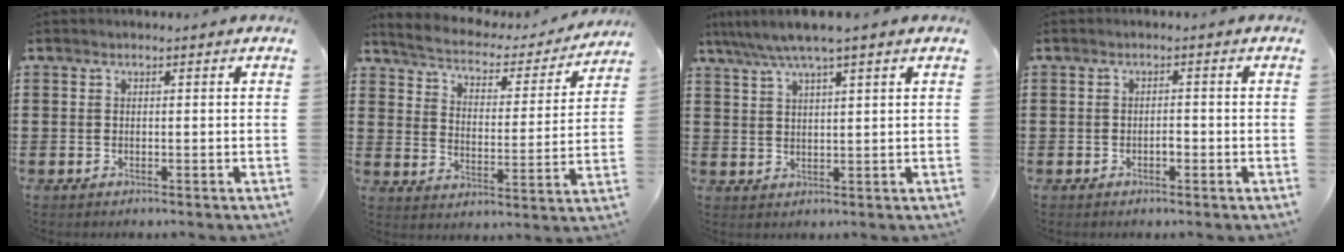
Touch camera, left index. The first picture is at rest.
{"total": 3.2, "force": [3.0, 0.8, 0.9], "torque": [-0.040, -0.025, 0.041]}
{"total": 4.5, "force": [3.3, -0.2, 2.9], "torque": [-0.064, -0.009, 0.059]}
{"total": 1.3, "force": [-0.5, 0.5, 1.1], "torque": [-0.022, 0.000, -0.009]}